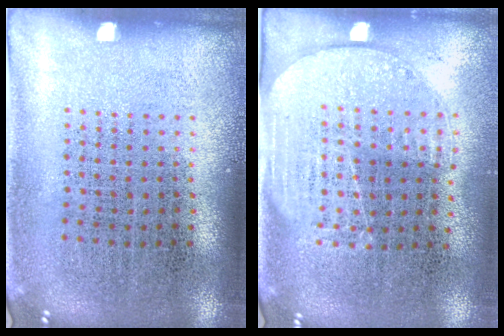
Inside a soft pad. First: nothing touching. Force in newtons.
{"total": 1.7, "press": 1.4, "slide": 0.8}